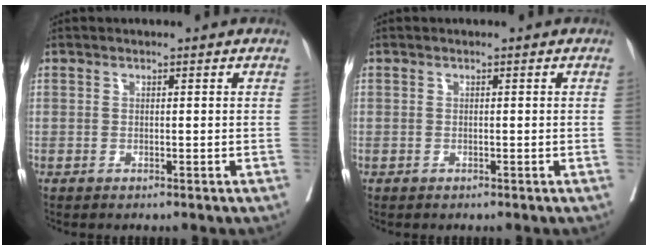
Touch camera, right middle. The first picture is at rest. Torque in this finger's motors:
{"motor_torque": [0.21, -0.48, -0.42, -0.21]}